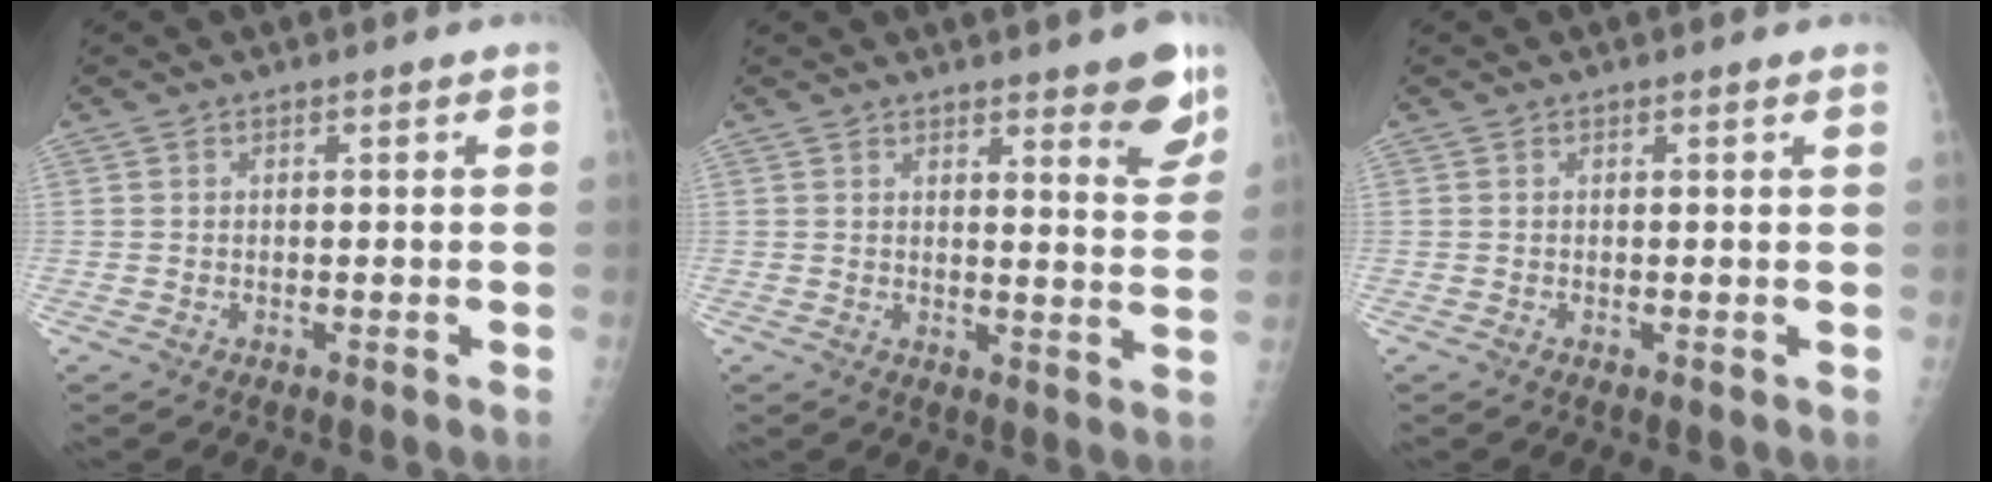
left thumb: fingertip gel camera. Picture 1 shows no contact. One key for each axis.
{"total": 7.9, "fx": 5.1, "fy": 1.7, "fz": 5.8, "tx": -0.050, "ty": -0.032, "tz": 0.063}
{"total": 0.9, "fx": 0.8, "fy": -0.1, "fz": 0.4, "tx": -0.014, "ty": 0.000, "tz": 0.009}